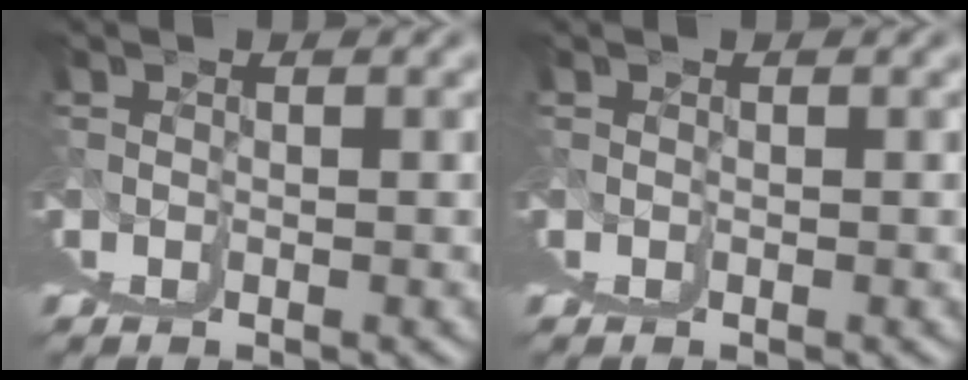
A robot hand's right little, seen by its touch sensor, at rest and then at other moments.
{"total": 0.0}